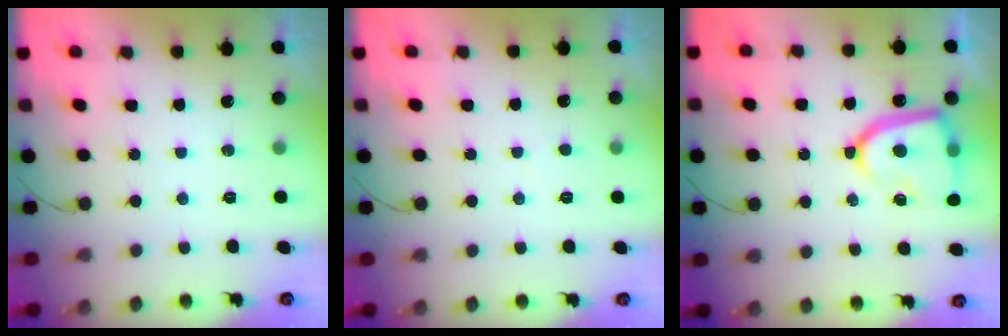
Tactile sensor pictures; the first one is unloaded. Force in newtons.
{"total": 2.6, "press": 2.6, "slide": 0.1}
{"total": 15.6, "press": 15.5, "slide": 1.4}